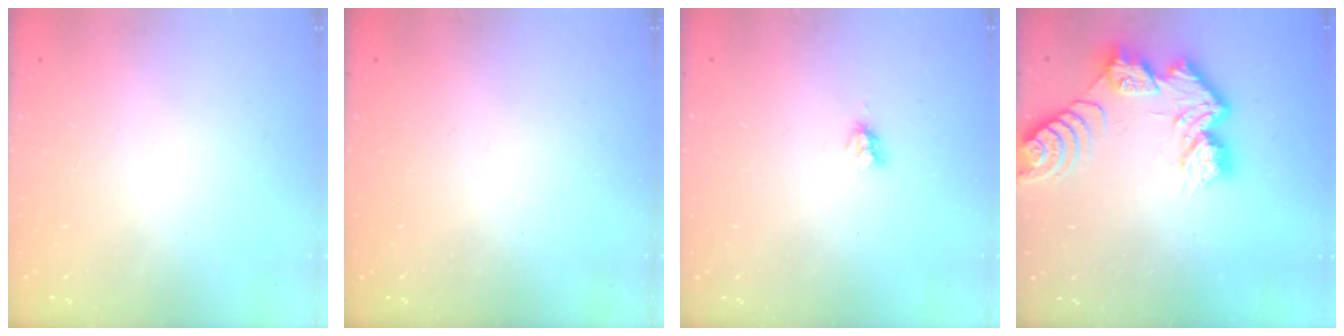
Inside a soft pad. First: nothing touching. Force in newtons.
{"total": 0.0}
{"total": 3.7, "press": 3.7, "slide": 0.1}
{"total": 12.3, "press": 12.2, "slide": 1.0}